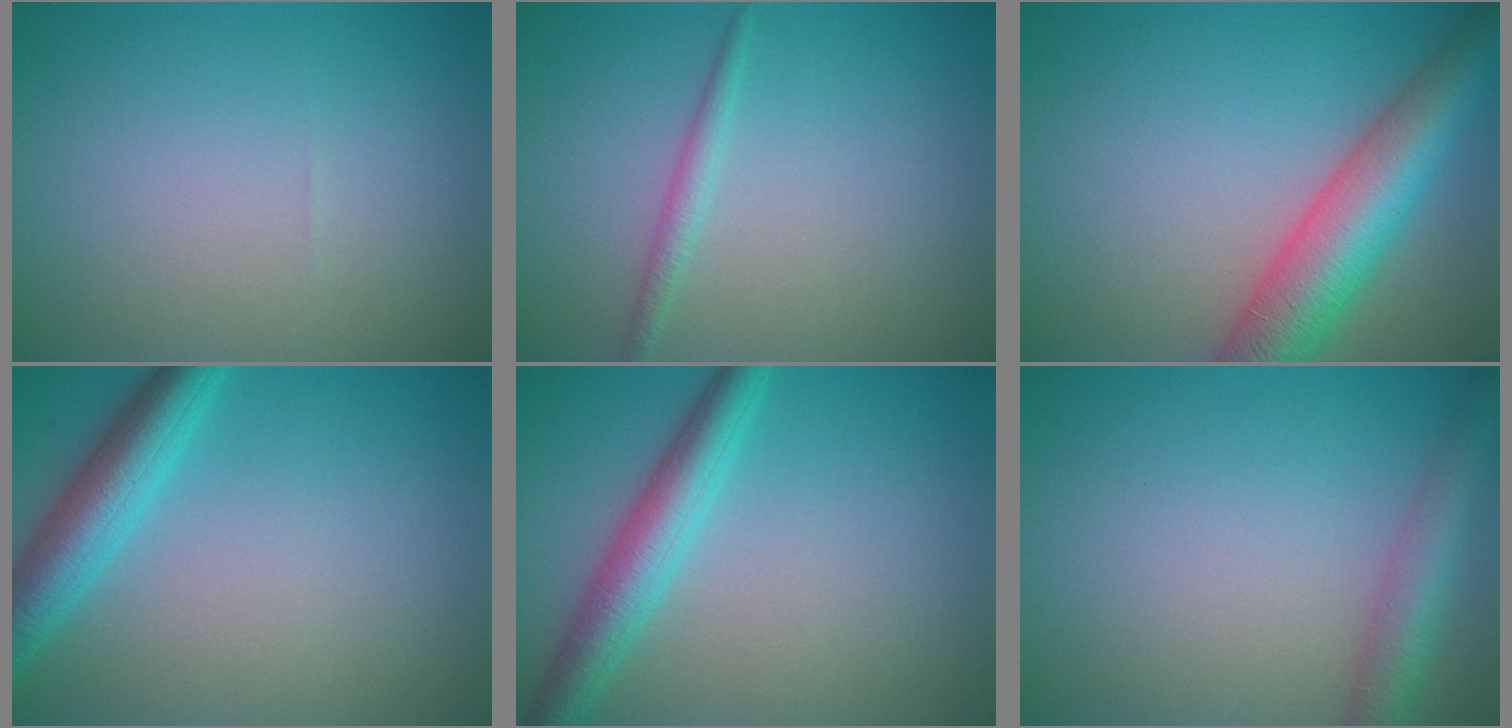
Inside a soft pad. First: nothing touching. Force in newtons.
{"total": 1.4, "press": 1.4, "slide": 0.1}
{"total": 8.5, "press": 8.4, "slide": 0.2}
{"total": 5.0, "press": 5.0, "slide": 0.2}
{"total": 4.6, "press": 4.6, "slide": 0.2}
{"total": 3.7, "press": 3.7, "slide": 0.1}